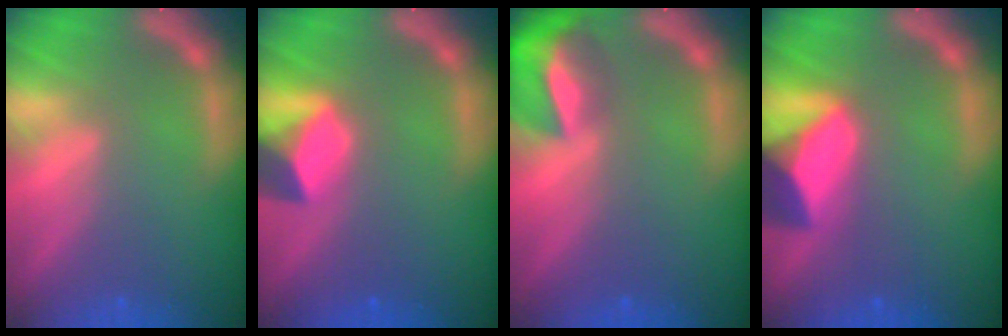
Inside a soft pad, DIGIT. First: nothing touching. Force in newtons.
{"total": 4.4}
{"total": 7.4}
{"total": 8.4}